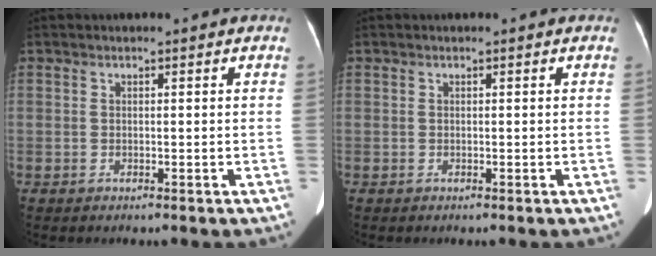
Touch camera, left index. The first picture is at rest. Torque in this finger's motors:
{"motor_torque": [-0.02, 0.00, 0.00, 0.00]}